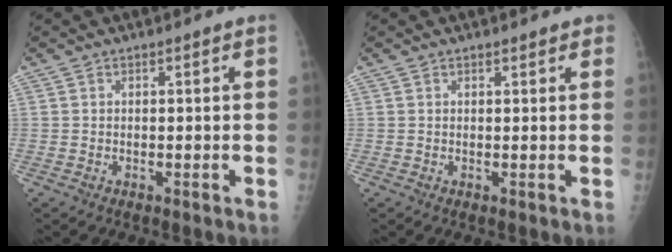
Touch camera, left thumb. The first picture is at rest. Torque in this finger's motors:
{"motor_torque": [-0.15, 0.22, 0.09, 0.07, 0.04]}